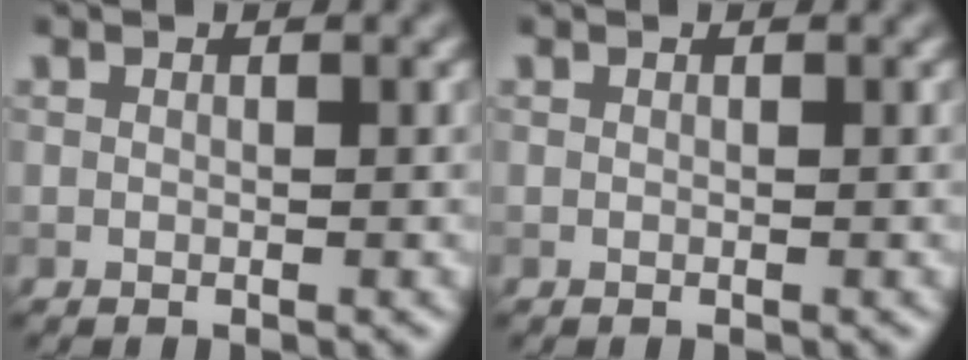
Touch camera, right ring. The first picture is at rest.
{"total": 0.0}